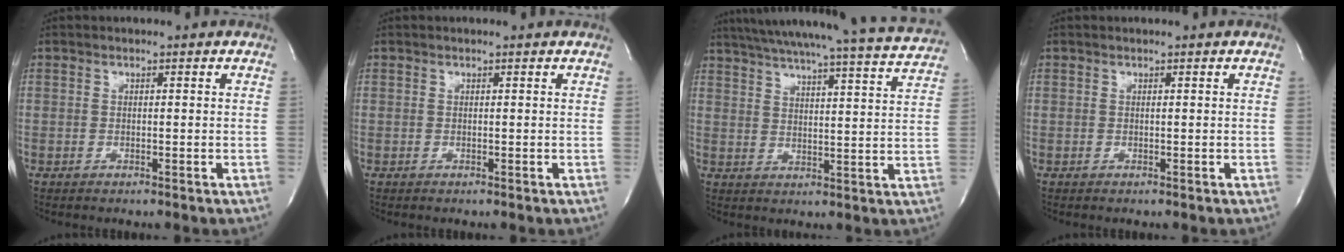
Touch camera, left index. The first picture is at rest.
{"total": 0.0}
{"total": 23.8, "force": [22.1, 0.4, 9.0], "torque": [-0.149, -0.040, 0.279]}
{"total": 0.0}